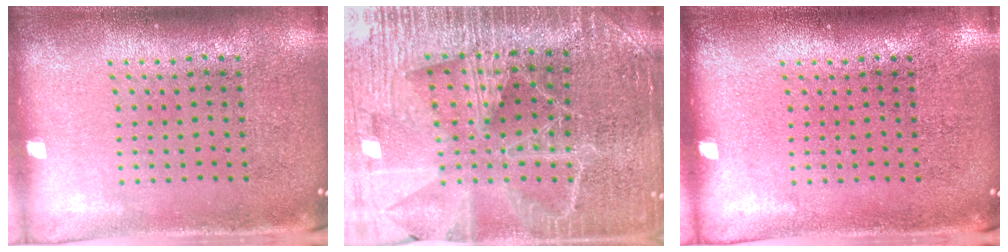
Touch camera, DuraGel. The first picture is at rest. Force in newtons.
{"total": 4.3, "press": 4.1, "slide": 1.3}
{"total": 0.0}